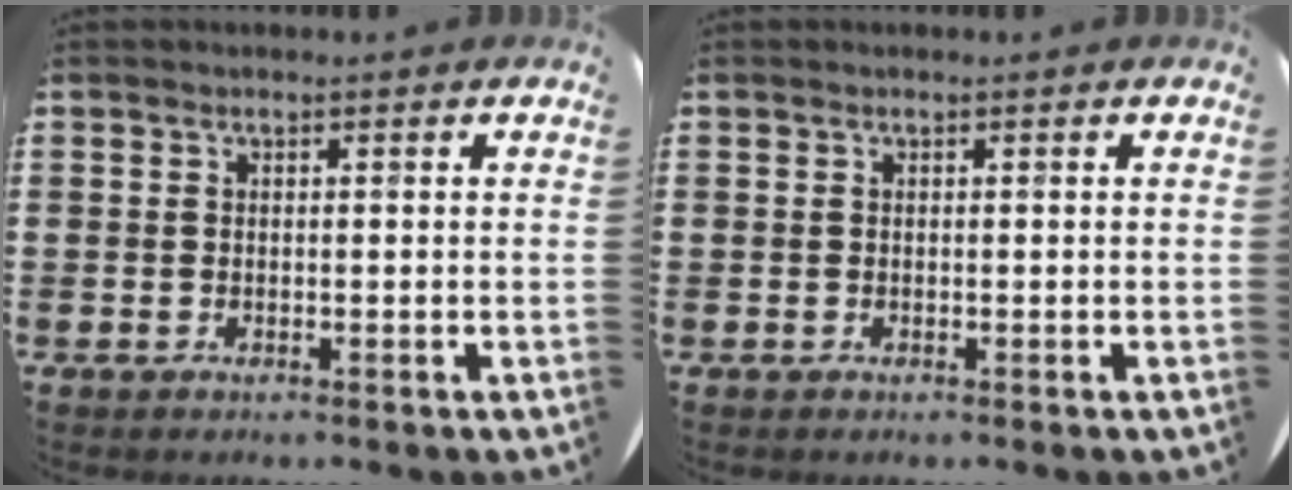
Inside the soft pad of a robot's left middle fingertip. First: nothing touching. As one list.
[{"total": 0.0}]